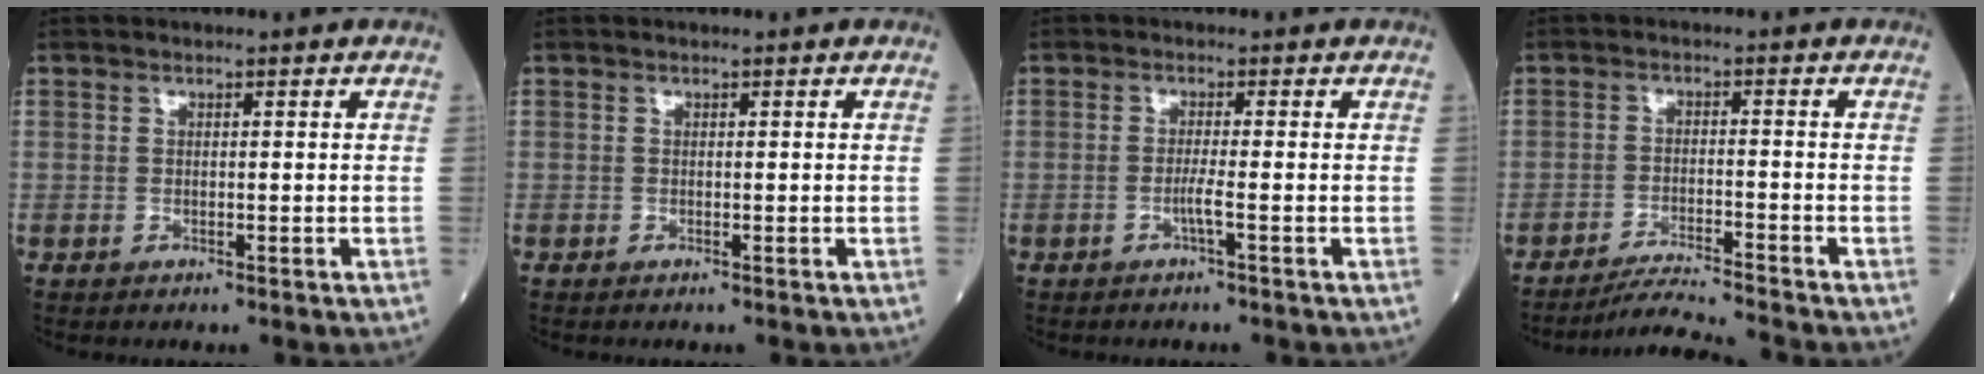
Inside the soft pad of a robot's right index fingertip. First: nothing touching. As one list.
[{"total": 0.0}, {"total": 1.6, "force": [-0.7, -0.5, 1.4], "torque": [-0.027, -0.001, -0.018]}, {"total": 5.9, "force": [-5.5, -2.1, 0.9], "torque": [-0.017, -0.017, -0.101]}]